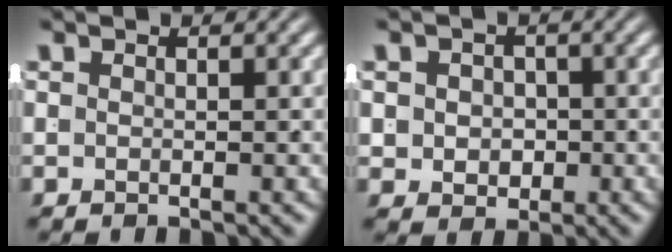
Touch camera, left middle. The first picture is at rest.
{"total": 3.3, "force": [-0.4, 2.9, 1.6], "torque": [-0.027, -0.015, 0.002]}